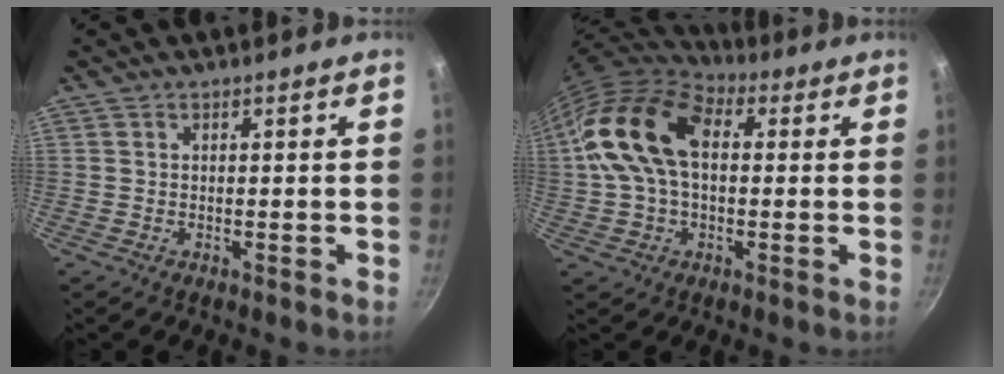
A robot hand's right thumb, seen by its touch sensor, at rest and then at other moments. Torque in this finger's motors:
{"motor_torque": [1.14, 3.87, 1.07, -0.90, 0.27]}